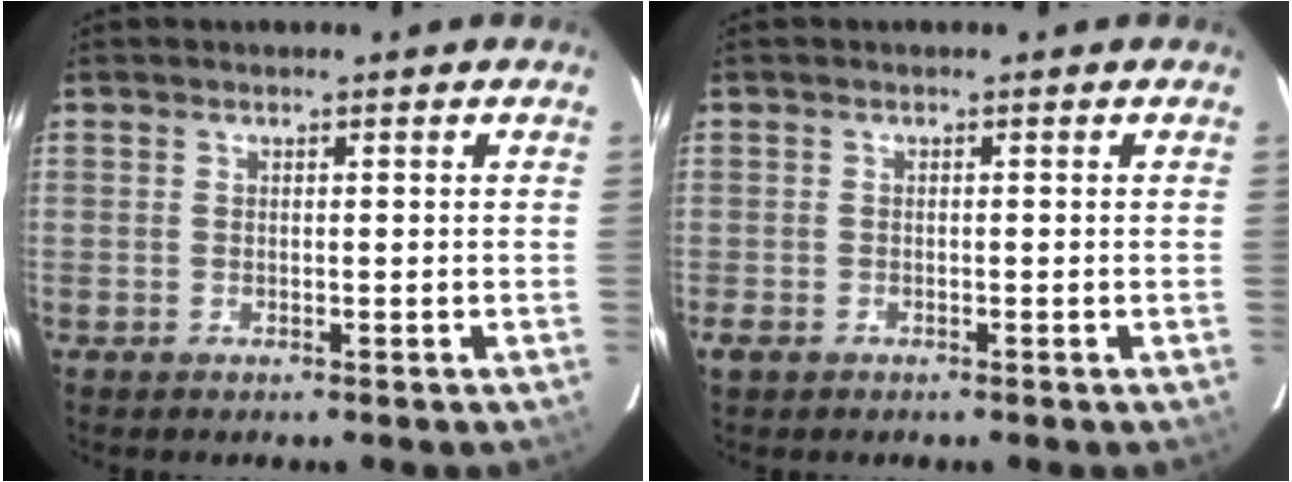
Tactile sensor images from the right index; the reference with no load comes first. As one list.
[{"total": 1.8, "force": [-1.0, 1.4, 0.5], "torque": [-0.013, -0.001, -0.020]}]